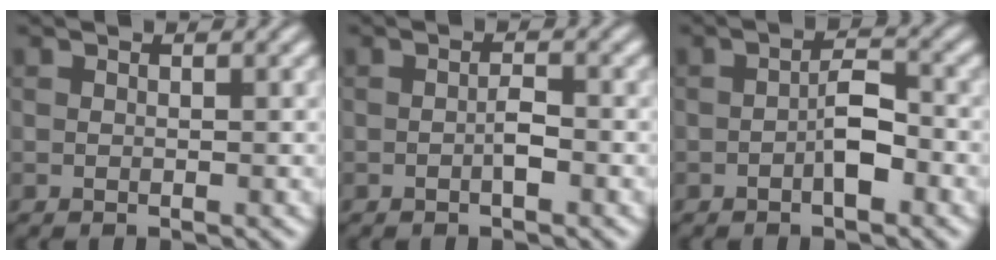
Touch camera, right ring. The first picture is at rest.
{"total": 1.3, "force": [-0.4, 0.3, 1.1], "torque": [-0.021, 0.002, -0.008]}
{"total": 2.7, "force": [-1.0, 0.9, 2.3], "torque": [-0.037, 0.006, -0.020]}